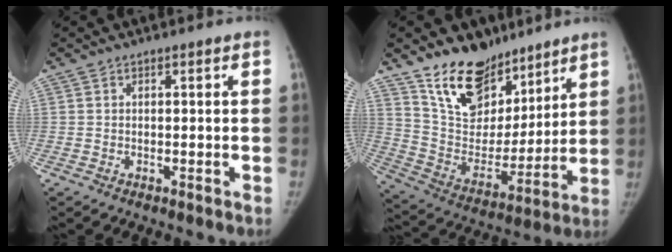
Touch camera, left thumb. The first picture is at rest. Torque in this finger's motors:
{"motor_torque": [0.11, 0.10, 1.06, -1.02, 0.05]}